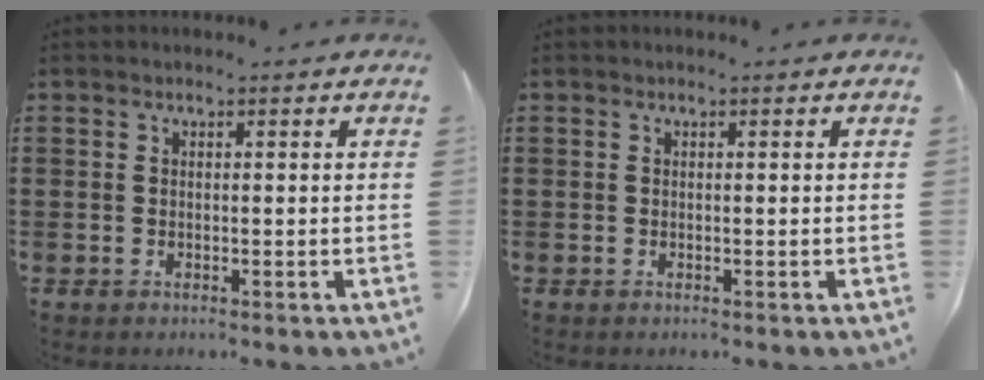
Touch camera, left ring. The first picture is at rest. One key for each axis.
{"total": 0.0}